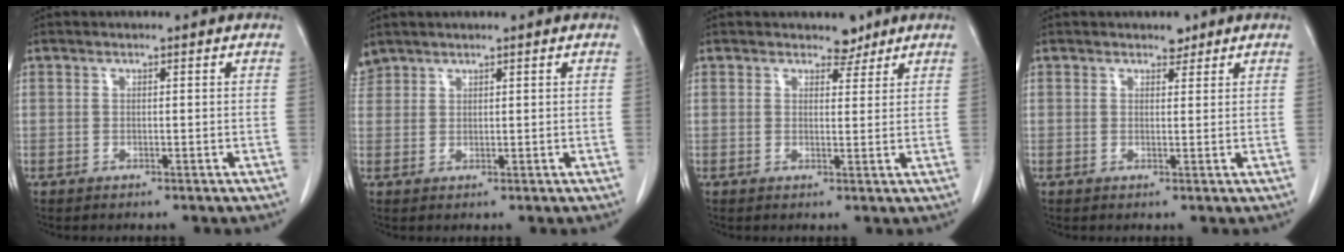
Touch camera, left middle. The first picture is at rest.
{"total": 2.1, "force": [1.9, 0.7, -0.2], "torque": [0.000, 0.015, 0.041]}
{"total": 2.4, "force": [1.9, 1.3, 0.3], "torque": [0.002, -0.002, 0.024]}
{"total": 1.4, "force": [1.1, 0.8, 0.3], "torque": [-0.004, 0.000, 0.013]}